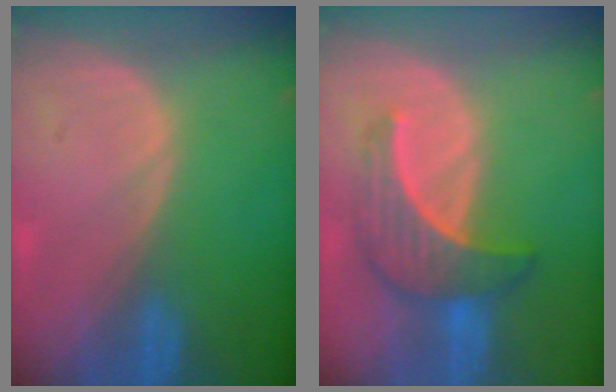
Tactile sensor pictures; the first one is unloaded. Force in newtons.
{"total": 6.7, "press": 6.7, "slide": 0.7}